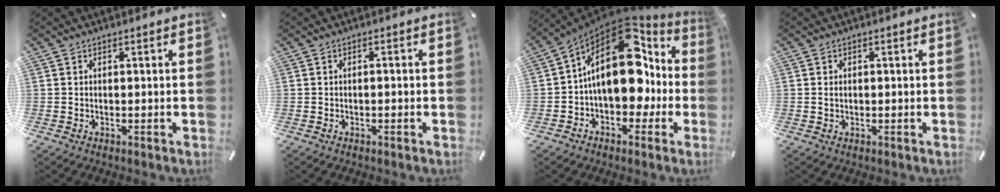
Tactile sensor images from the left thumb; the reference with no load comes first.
{"total": 0.9, "force": [-0.6, 0.3, 0.6], "torque": [-0.013, 0.000, -0.011]}
{"total": 21.7, "force": [4.1, 13.5, 16.5], "torque": [-0.248, -0.025, 0.072]}
{"total": 1.1, "force": [0.0, 0.8, 0.7], "torque": [-0.017, 0.004, -0.001]}